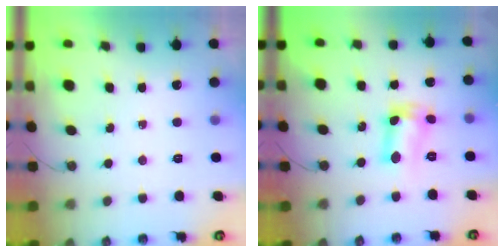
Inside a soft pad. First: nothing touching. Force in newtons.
{"total": 8.2, "press": 8.2, "slide": 0.9}